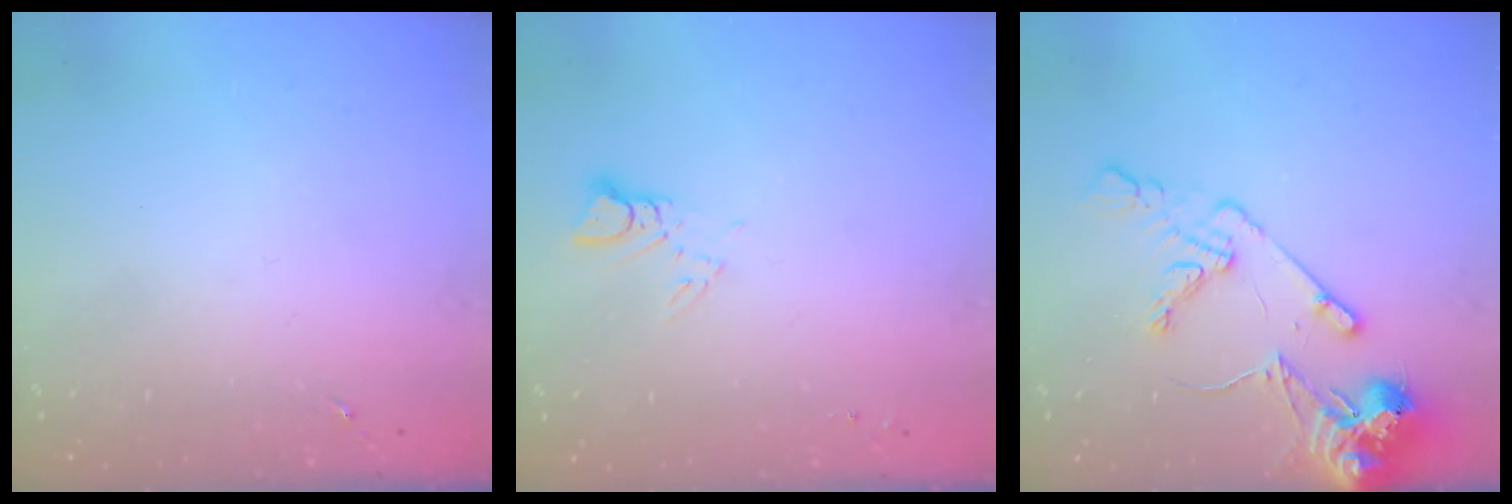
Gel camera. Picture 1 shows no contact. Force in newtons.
{"total": 3.0, "press": 3.0, "slide": 0.3}
{"total": 13.7, "press": 13.5, "slide": 2.3}